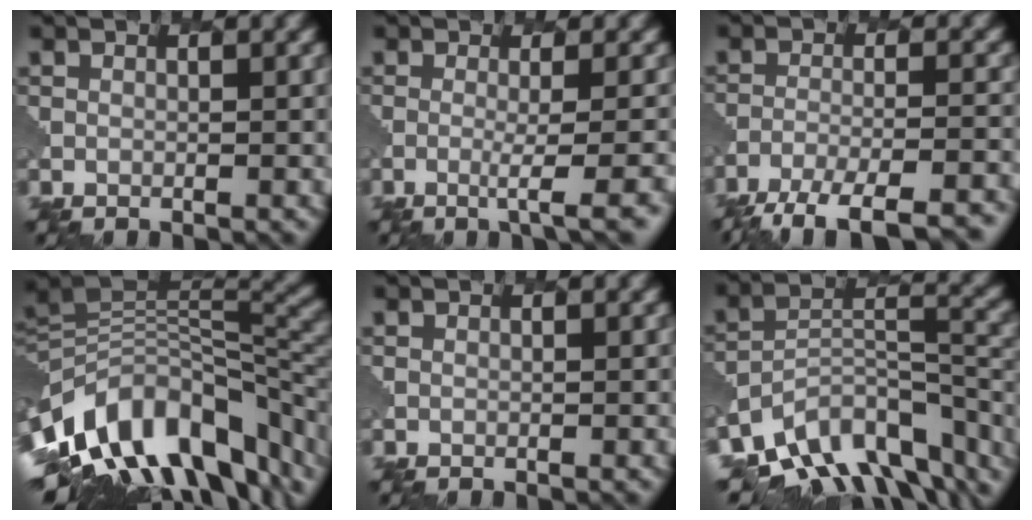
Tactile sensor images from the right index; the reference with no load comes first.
{"total": 3.7, "force": [-0.8, 0.8, 3.5], "torque": [-0.046, 0.001, -0.019]}
{"total": 9.4, "force": [-8.1, 1.9, 4.3], "torque": [-0.071, -0.016, -0.120]}
{"total": 14.0, "force": [-5.5, 7.5, 10.5], "torque": [-0.173, 0.018, -0.103]}
{"total": 0.0}
{"total": 11.3, "force": [-8.4, 5.2, 5.5], "torque": [-0.089, 0.004, -0.142]}